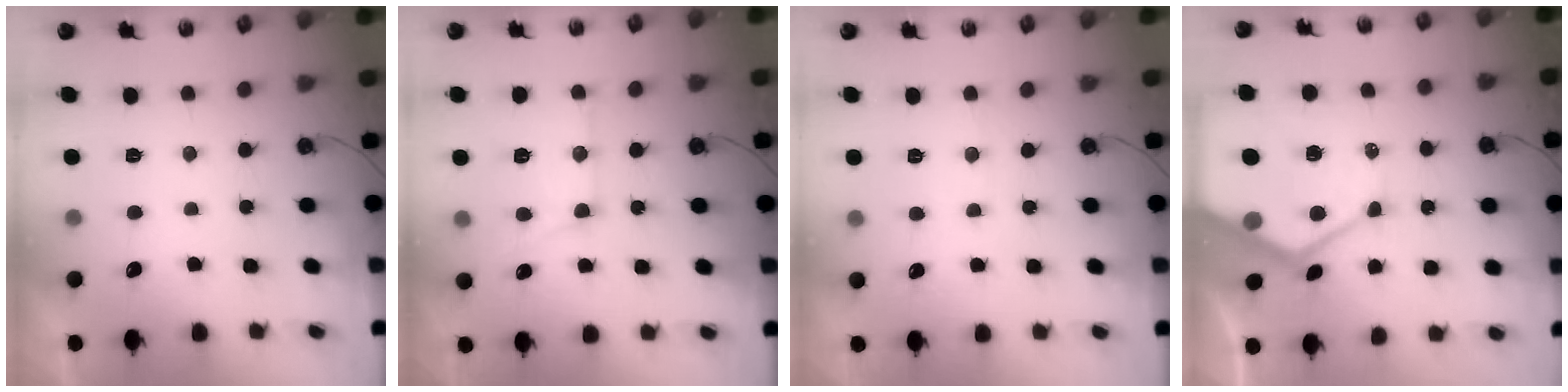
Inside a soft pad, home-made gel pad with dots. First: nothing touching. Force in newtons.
{"total": 13.6, "press": 13.5, "slide": 1.2}
{"total": 5.5, "press": 5.5, "slide": 0.7}
{"total": 20.7, "press": 20.6, "slide": 2.3}